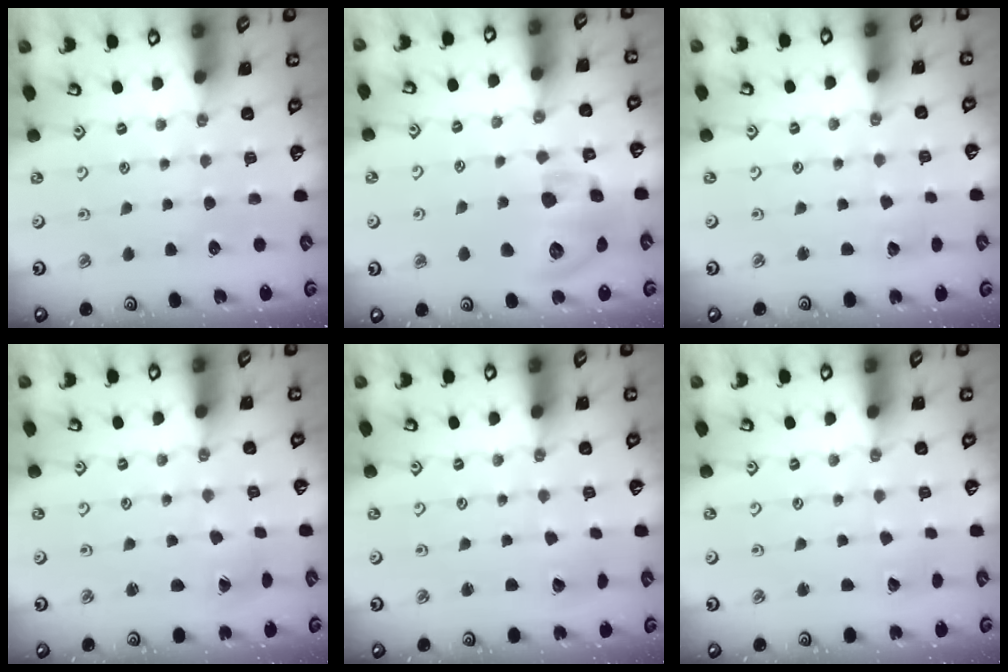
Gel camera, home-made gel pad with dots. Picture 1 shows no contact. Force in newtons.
{"total": 16.2, "press": 16.1, "slide": 2.3}
{"total": 2.1, "press": 2.1, "slide": 0.2}
{"total": 0.6, "press": 0.6, "slide": 0.2}
{"total": 2.2, "press": 2.2, "slide": 0.1}
{"total": 2.4, "press": 2.4, "slide": 0.2}